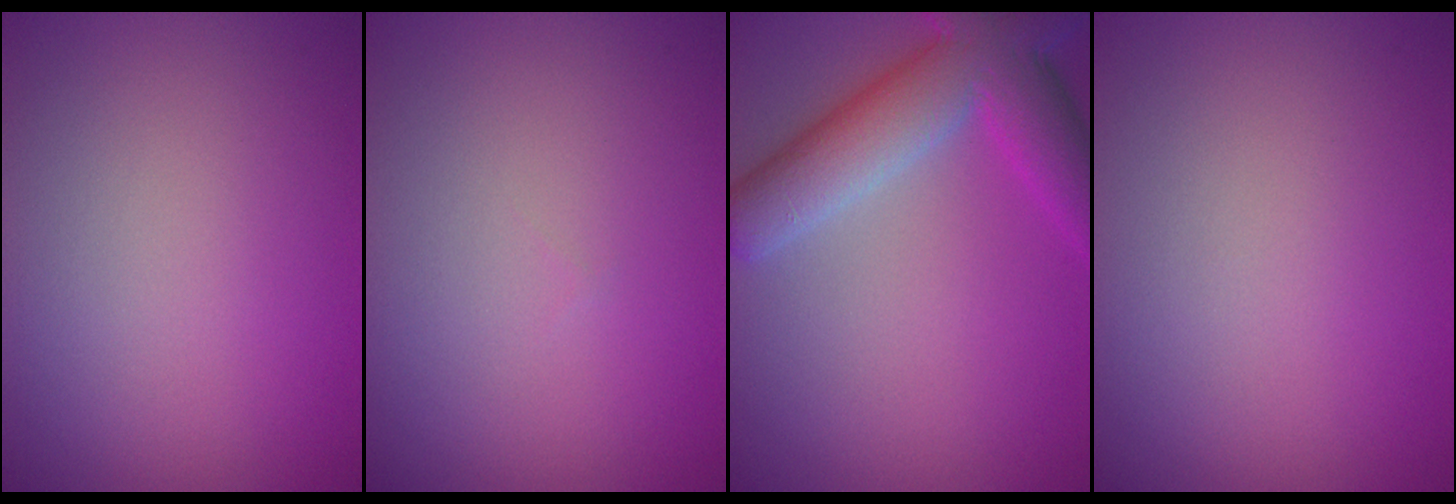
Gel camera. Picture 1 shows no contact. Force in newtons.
{"total": 0.0}
{"total": 8.0, "press": 8.0, "slide": 0.5}
{"total": 0.0}